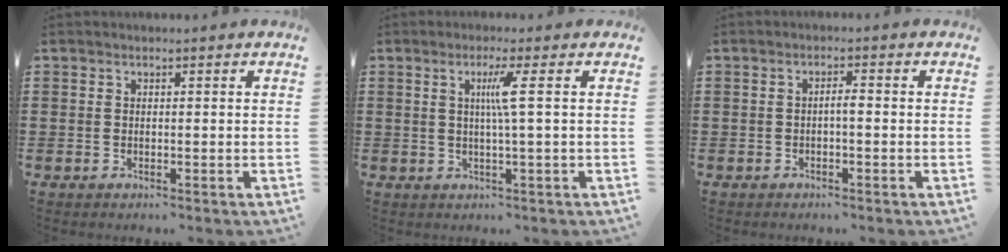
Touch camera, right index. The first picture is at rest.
{"total": 3.8, "force": [0.6, -0.8, 3.7], "torque": [-0.071, -0.006, 0.005]}
{"total": 1.5, "force": [-0.5, 0.2, 1.4], "torque": [-0.026, 0.001, -0.009]}